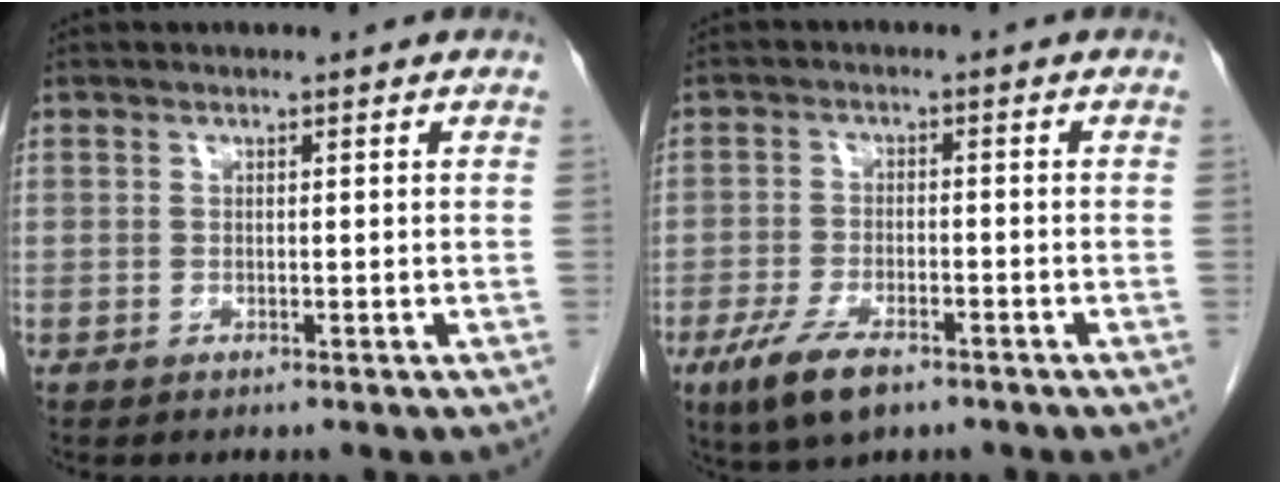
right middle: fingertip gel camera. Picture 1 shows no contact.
{"total": 7.2, "force": [-4.5, 2.5, 5.1], "torque": [-0.103, -0.013, -0.076]}